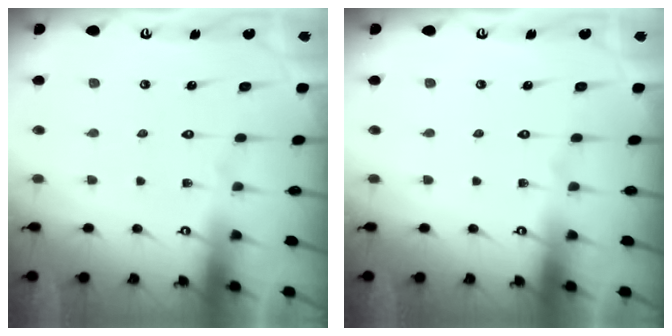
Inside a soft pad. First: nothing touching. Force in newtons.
{"total": 0.0}